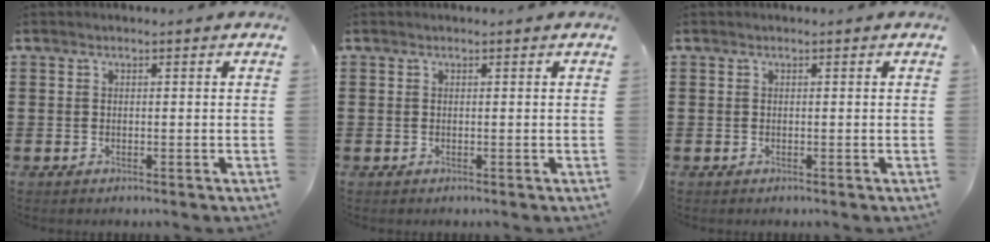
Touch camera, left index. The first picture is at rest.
{"total": 0.0}
{"total": 0.0}